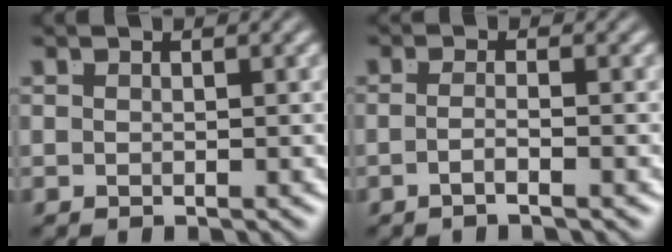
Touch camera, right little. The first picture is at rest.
{"total": 2.2, "force": [-1.5, -0.9, 1.4], "torque": [-0.028, -0.013, -0.022]}